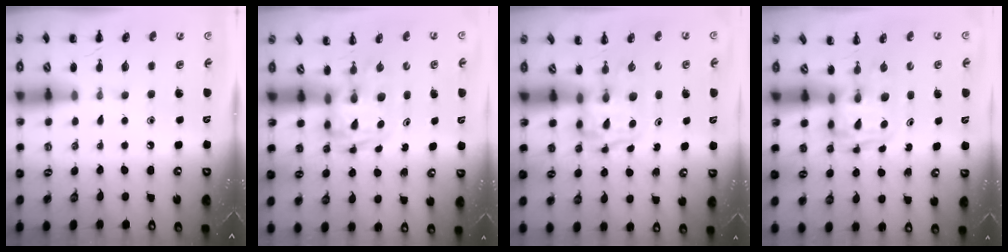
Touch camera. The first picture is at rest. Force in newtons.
{"total": 2.9, "press": 2.9, "slide": 0.5}
{"total": 3.4, "press": 3.3, "slide": 0.6}
{"total": 2.7, "press": 2.7, "slide": 0.2}